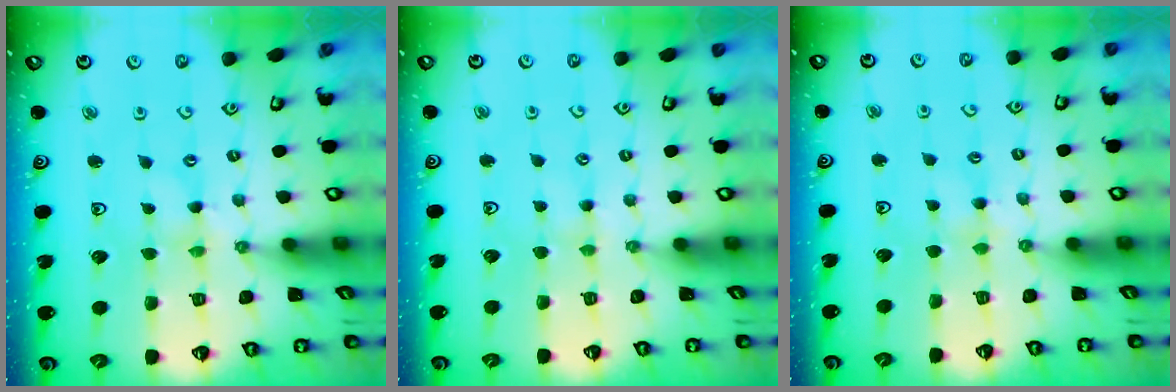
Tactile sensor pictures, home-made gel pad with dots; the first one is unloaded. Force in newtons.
{"total": 2.1, "press": 2.1, "slide": 0.4}
{"total": 2.3, "press": 2.3, "slide": 0.4}